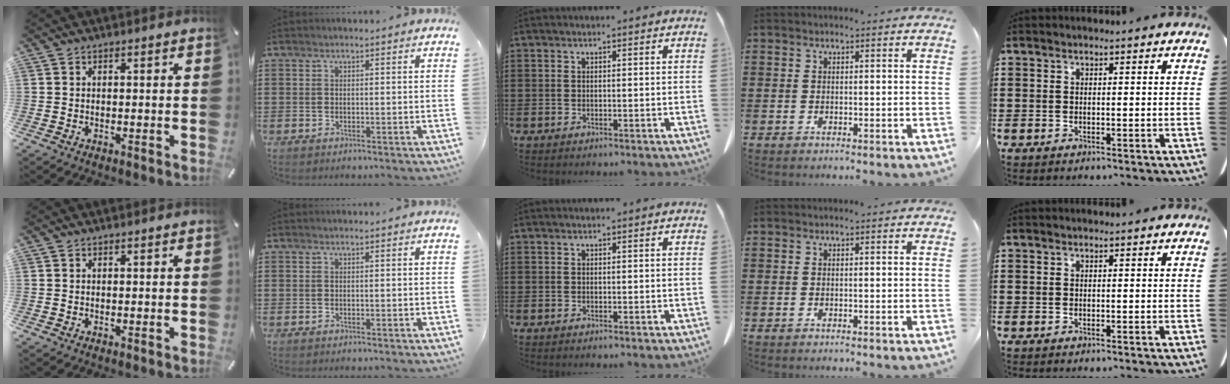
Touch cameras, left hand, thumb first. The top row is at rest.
{}